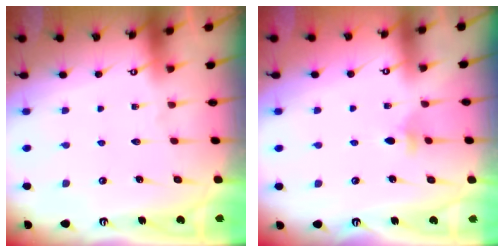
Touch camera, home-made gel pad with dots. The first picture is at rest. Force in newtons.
{"total": 4.0, "press": 3.9, "slide": 1.0}